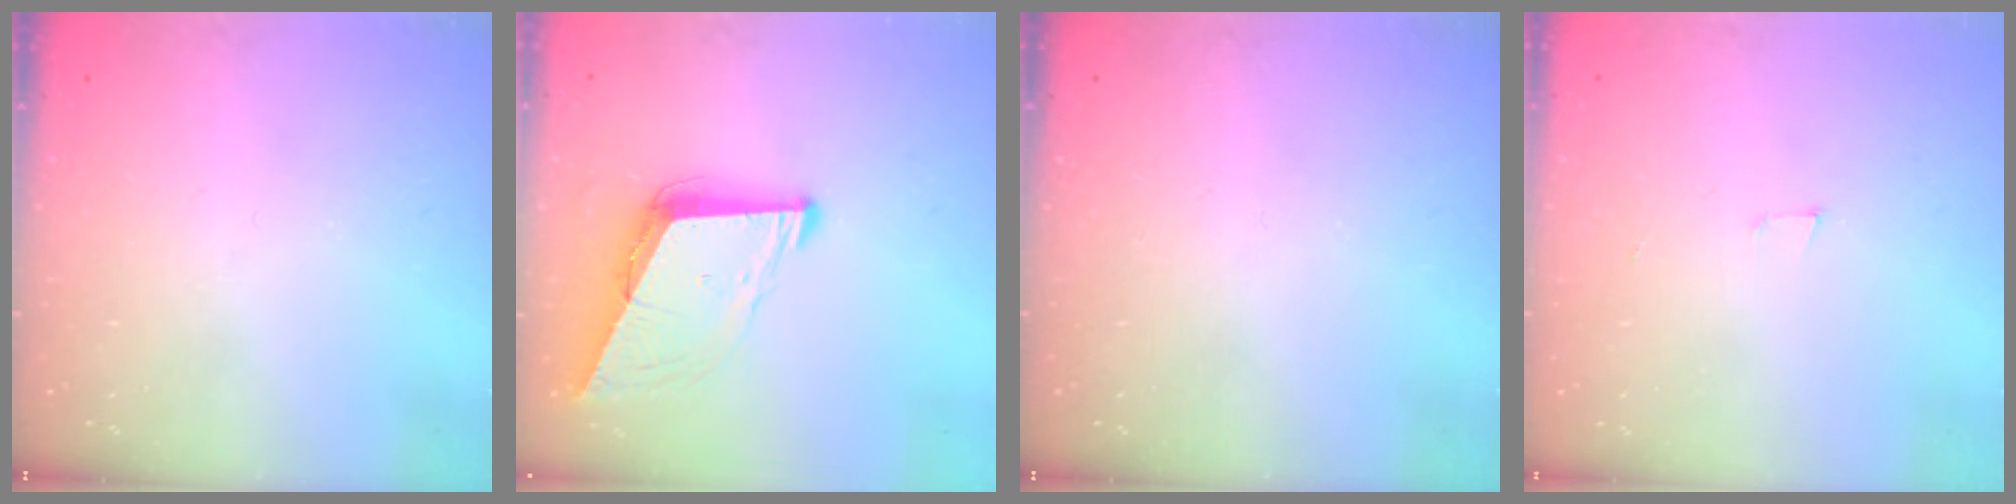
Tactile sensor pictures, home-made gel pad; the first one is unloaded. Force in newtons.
{"total": 8.9, "press": 8.2, "slide": 3.5}
{"total": 0.0}
{"total": 3.4, "press": 2.2, "slide": 2.6}